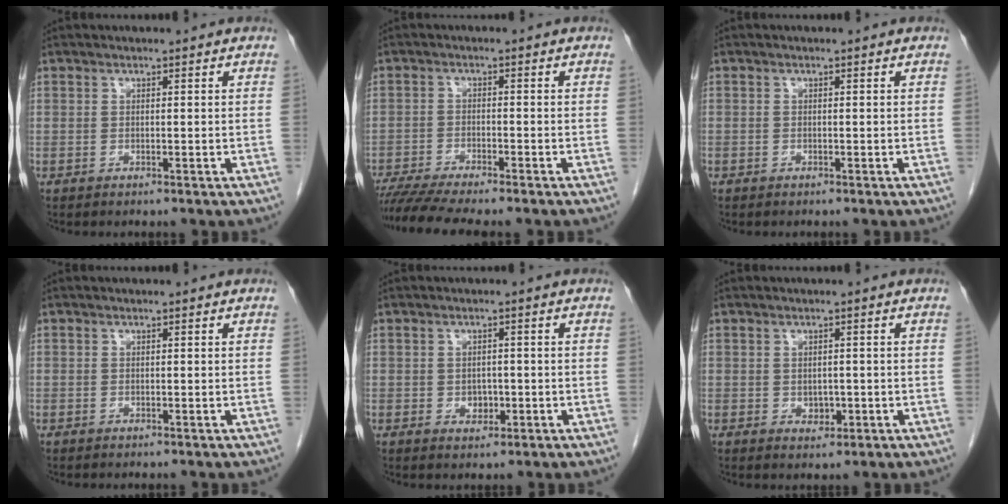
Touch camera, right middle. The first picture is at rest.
{"total": 9.5, "force": [-8.2, 0.5, 4.8], "torque": [-0.073, -0.014, -0.131]}
{"total": 0.5, "force": [-0.3, 0.4, 0.0], "torque": [-0.005, 0.003, -0.007]}
{"total": 0.0}
{"total": 2.2, "force": [-0.6, 1.7, 1.4], "torque": [-0.017, 0.003, -0.003]}
{"total": 1.9, "force": [-0.5, 1.4, 1.2], "torque": [-0.016, 0.001, -0.001]}